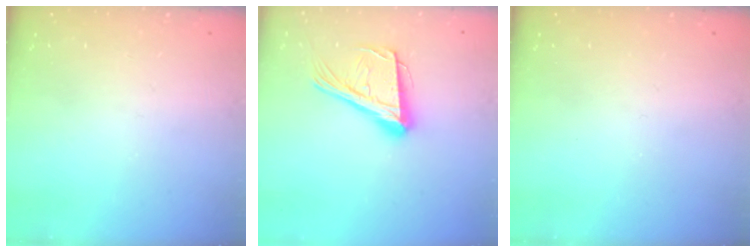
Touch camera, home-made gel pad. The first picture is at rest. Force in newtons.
{"total": 19.5, "press": 19.1, "slide": 3.9}
{"total": 0.0}